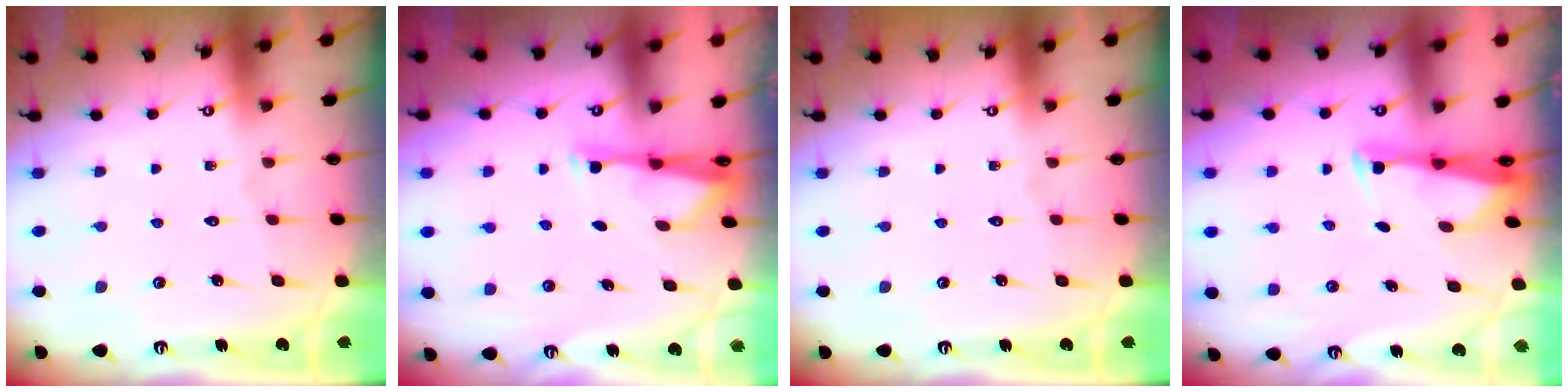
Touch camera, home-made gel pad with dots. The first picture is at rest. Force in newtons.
{"total": 3.1, "press": 3.1, "slide": 0.6}
{"total": 0.0}
{"total": 2.7, "press": 2.6, "slide": 0.7}